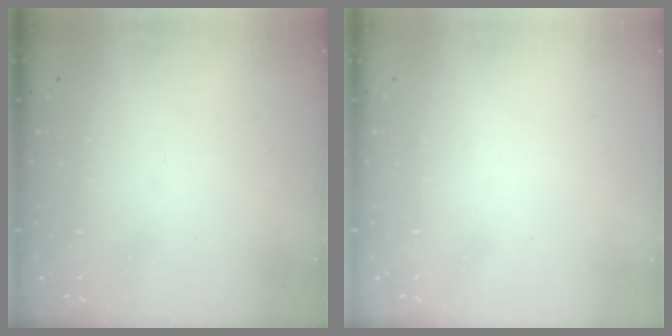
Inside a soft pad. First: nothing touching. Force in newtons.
{"total": 1.7, "press": 1.6, "slide": 0.1}